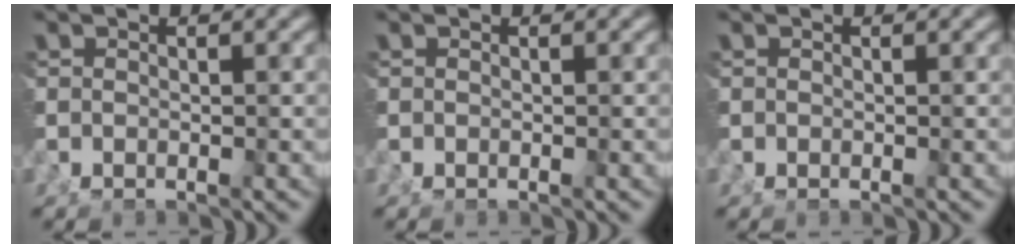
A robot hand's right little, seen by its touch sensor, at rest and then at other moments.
{"total": 0.0}
{"total": 0.0}